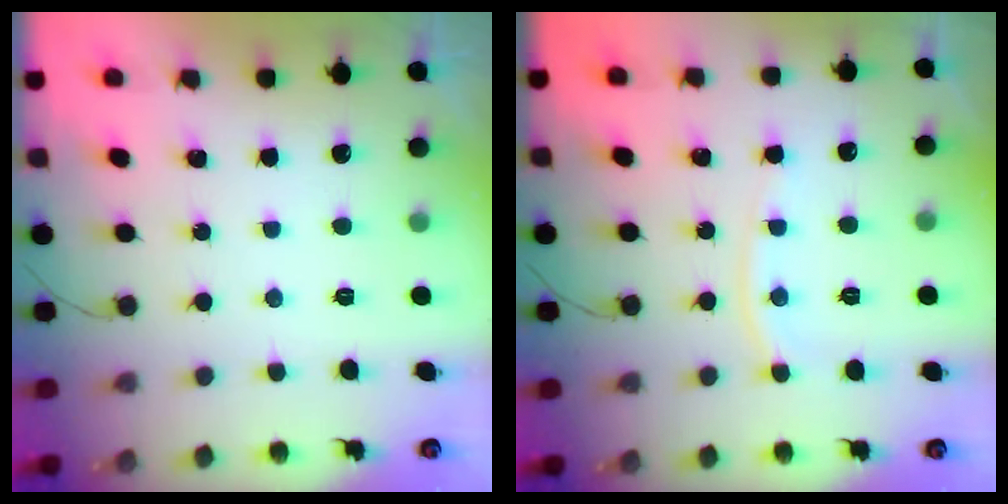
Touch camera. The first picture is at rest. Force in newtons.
{"total": 6.8, "press": 6.7, "slide": 0.9}